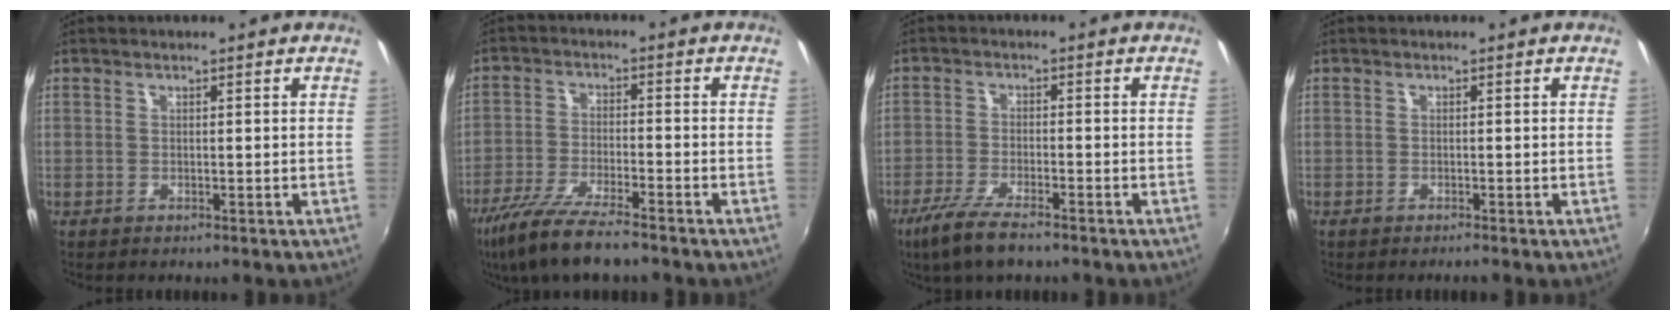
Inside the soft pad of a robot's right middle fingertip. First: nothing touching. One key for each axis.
{"total": 11.7, "fx": -9.4, "fy": 1.5, "fz": 6.8, "tx": -0.152, "ty": -0.033, "tz": -0.172}
{"total": 7.9, "fx": -5.8, "fy": 1.6, "fz": 5.1, "tx": -0.129, "ty": -0.021, "tz": -0.110}
{"total": 0.8, "fx": -0.8, "fy": 0.0, "fz": 0.3, "tx": -0.005, "ty": -0.005, "tz": -0.015}